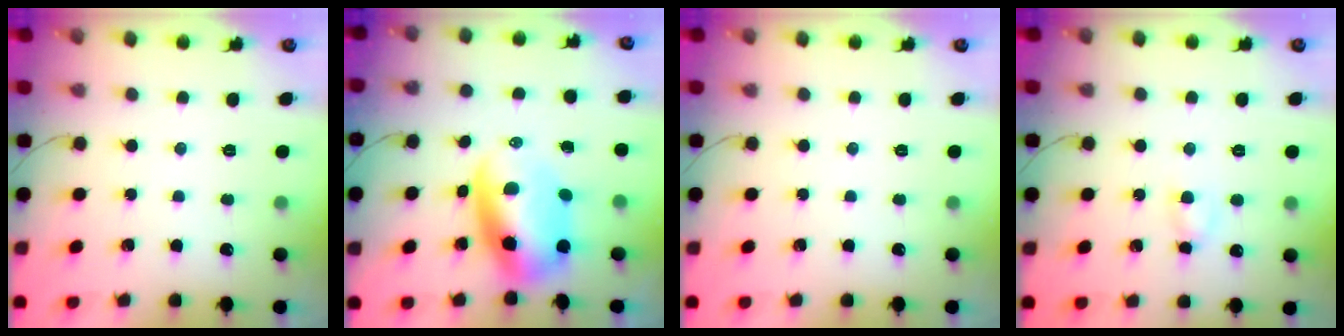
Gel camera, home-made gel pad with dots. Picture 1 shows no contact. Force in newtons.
{"total": 9.5, "press": 9.3, "slide": 2.3}
{"total": 0.0}
{"total": 3.4, "press": 3.2, "slide": 1.2}